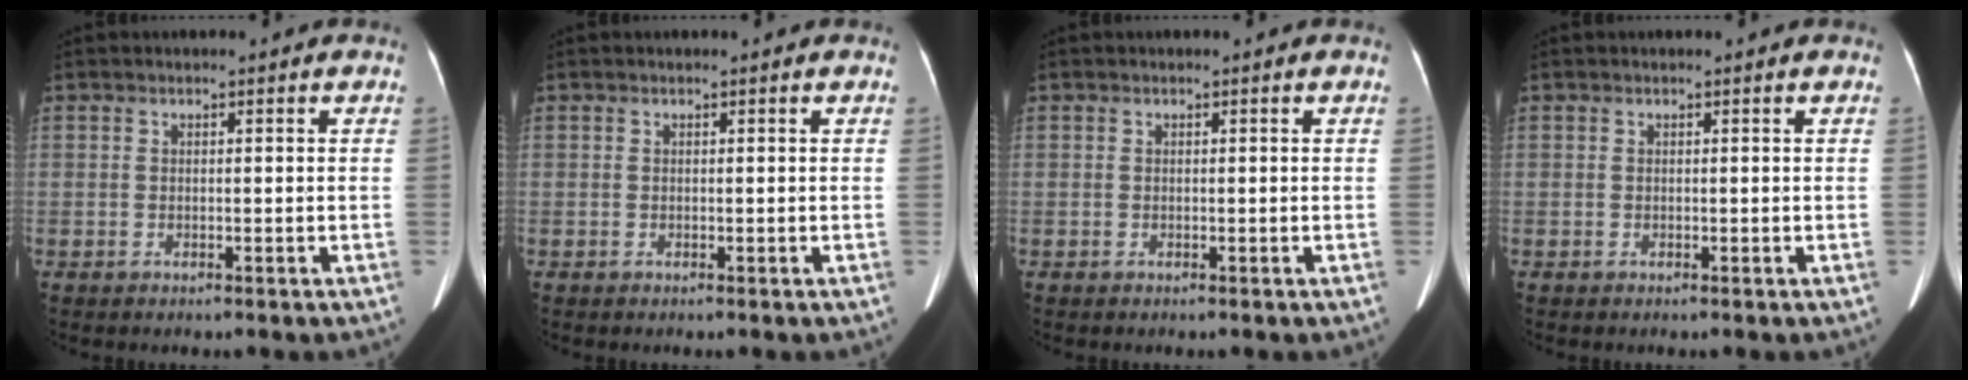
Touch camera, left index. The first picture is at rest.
{"total": 0.0}
{"total": 0.0}
{"total": 0.0}